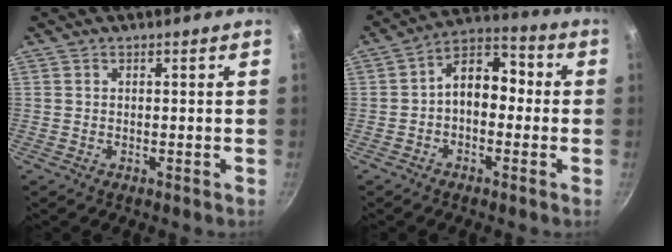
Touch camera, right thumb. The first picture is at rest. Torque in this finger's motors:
{"motor_torque": [1.06, 1.64, 0.82, -0.51, 0.12]}